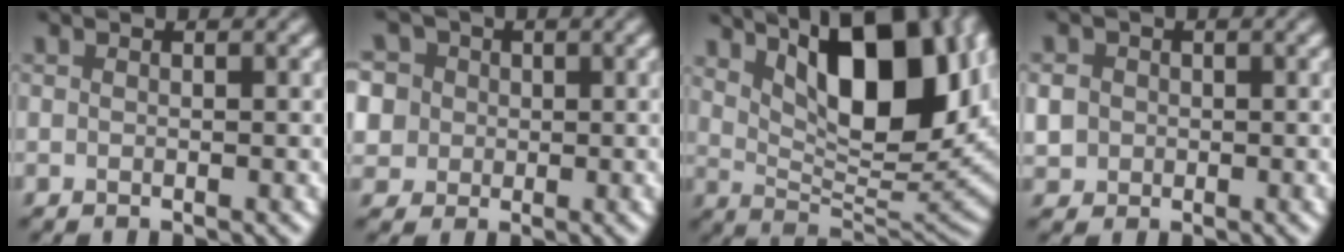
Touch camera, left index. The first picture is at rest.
{"total": 9.3, "force": [4.1, 7.1, 4.2], "torque": [-0.090, 0.033, 0.042]}
{"total": 12.6, "force": [5.4, 4.7, 10.4], "torque": [-0.151, 0.005, 0.093]}
{"total": 3.1, "force": [0.3, 2.9, 1.0], "torque": [-0.026, 0.016, 0.001]}